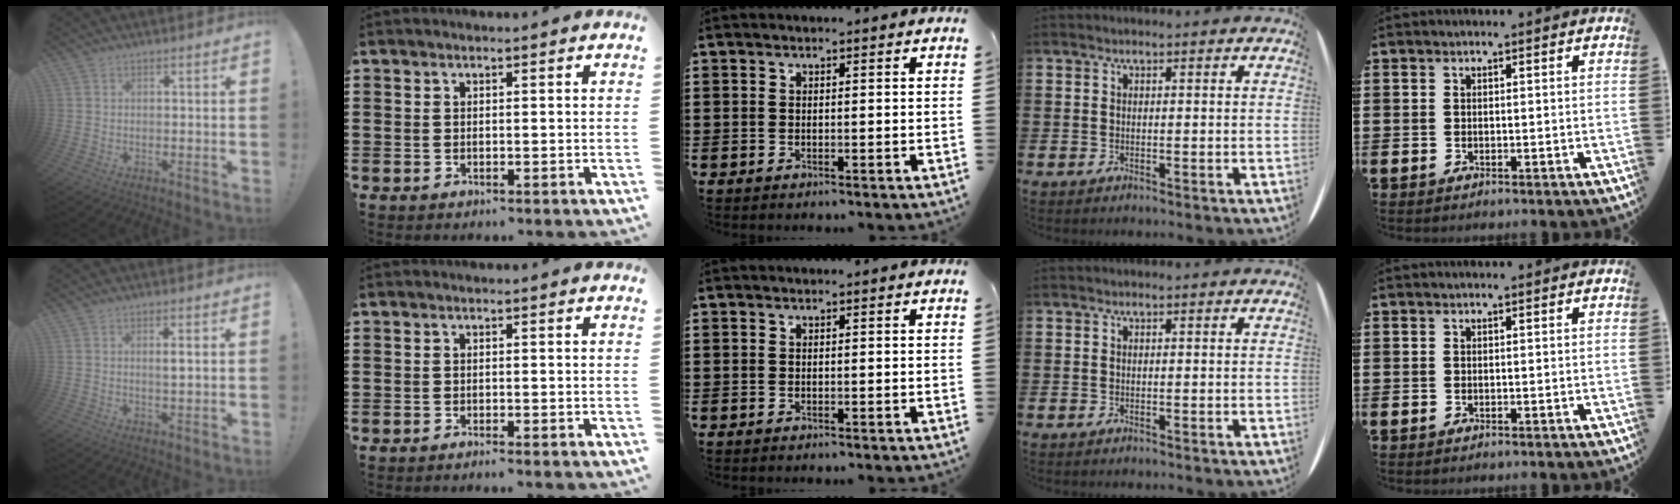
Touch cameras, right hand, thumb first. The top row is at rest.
{"thumb": {"total": 2.3, "force": [0.6, 0.2, 2.2], "torque": [-0.028, -0.007, 0.006]}, "index": {"total": 0.7, "force": [-0.7, -0.1, 0.2], "torque": [-0.006, -0.002, -0.014]}}